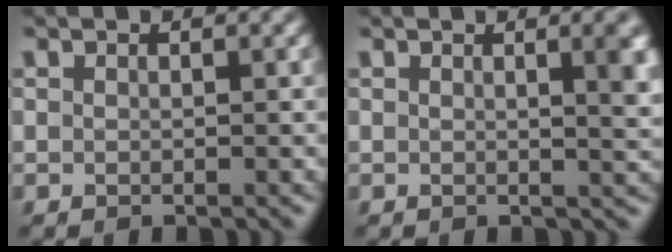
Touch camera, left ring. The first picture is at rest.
{"total": 3.3, "force": [0.7, 1.1, 3.0], "torque": [-0.024, 0.005, 0.006]}